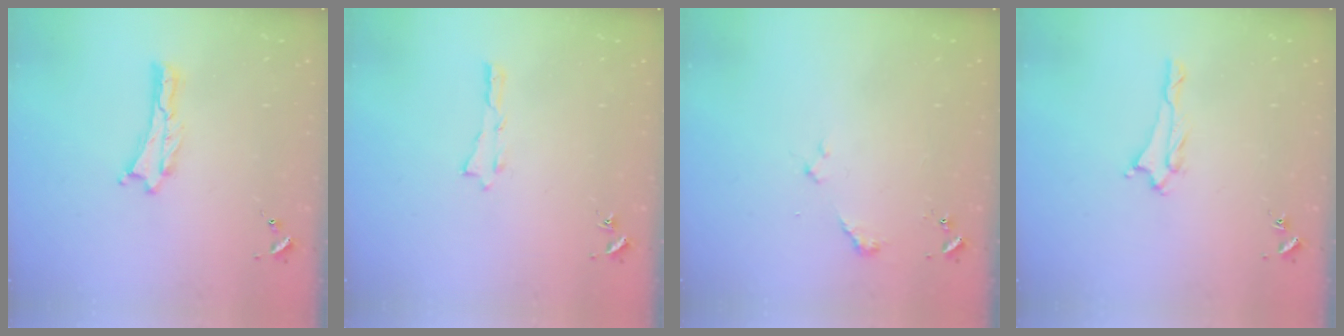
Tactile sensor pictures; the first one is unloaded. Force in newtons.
{"total": 0.0}
{"total": 2.4, "press": 2.3, "slide": 0.3}
{"total": 1.6, "press": 1.6, "slide": 0.1}